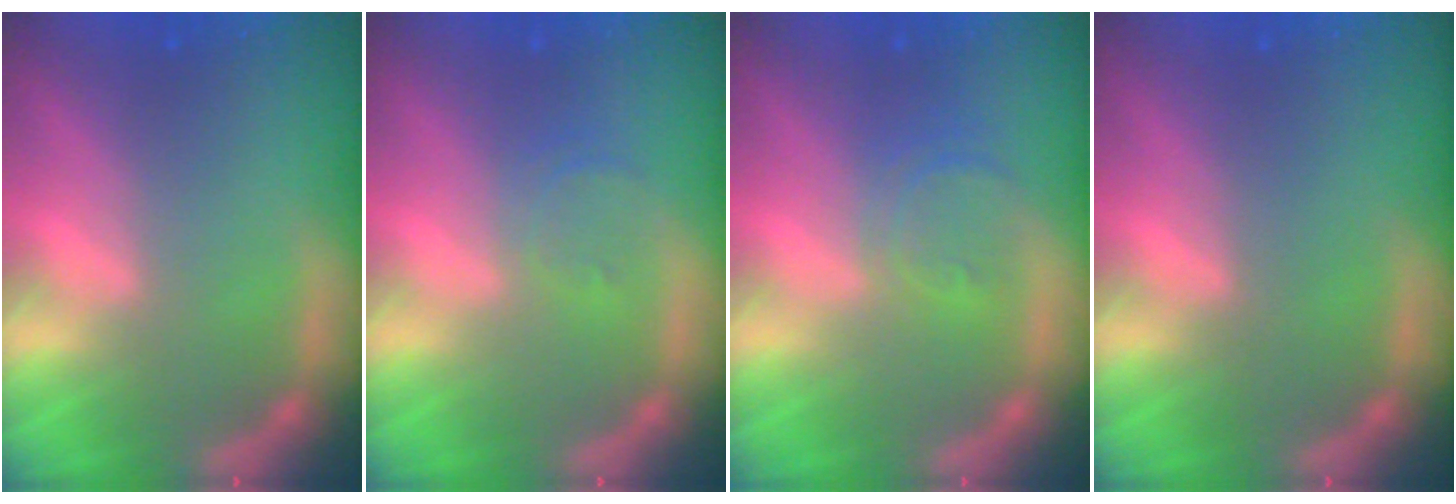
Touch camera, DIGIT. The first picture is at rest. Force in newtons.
{"total": 1.9}
{"total": 3.0}
{"total": 0.0}